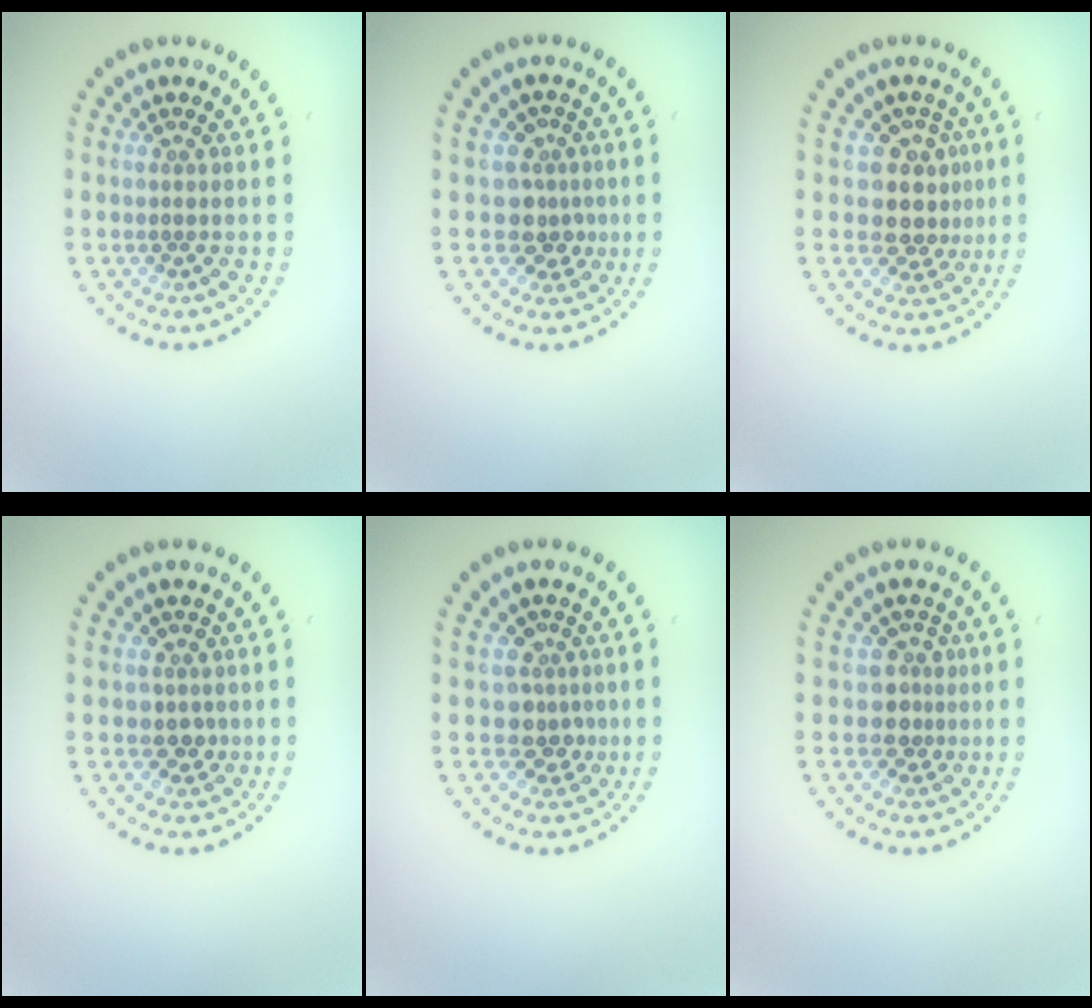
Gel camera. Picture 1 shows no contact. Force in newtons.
{"total": 2.8, "press": 2.0, "slide": 1.9}
{"total": 3.8, "press": 3.0, "slide": 2.4}
{"total": 1.7, "press": 1.5, "slide": 0.9}
{"total": 2.7, "press": 2.0, "slide": 1.8}
{"total": 2.5, "press": 1.9, "slide": 1.6}